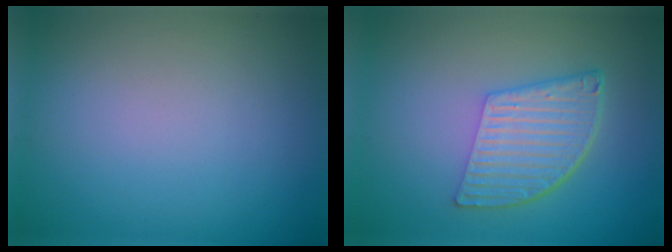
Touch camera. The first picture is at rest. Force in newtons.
{"total": 5.5, "press": 3.8, "slide": 4.1}